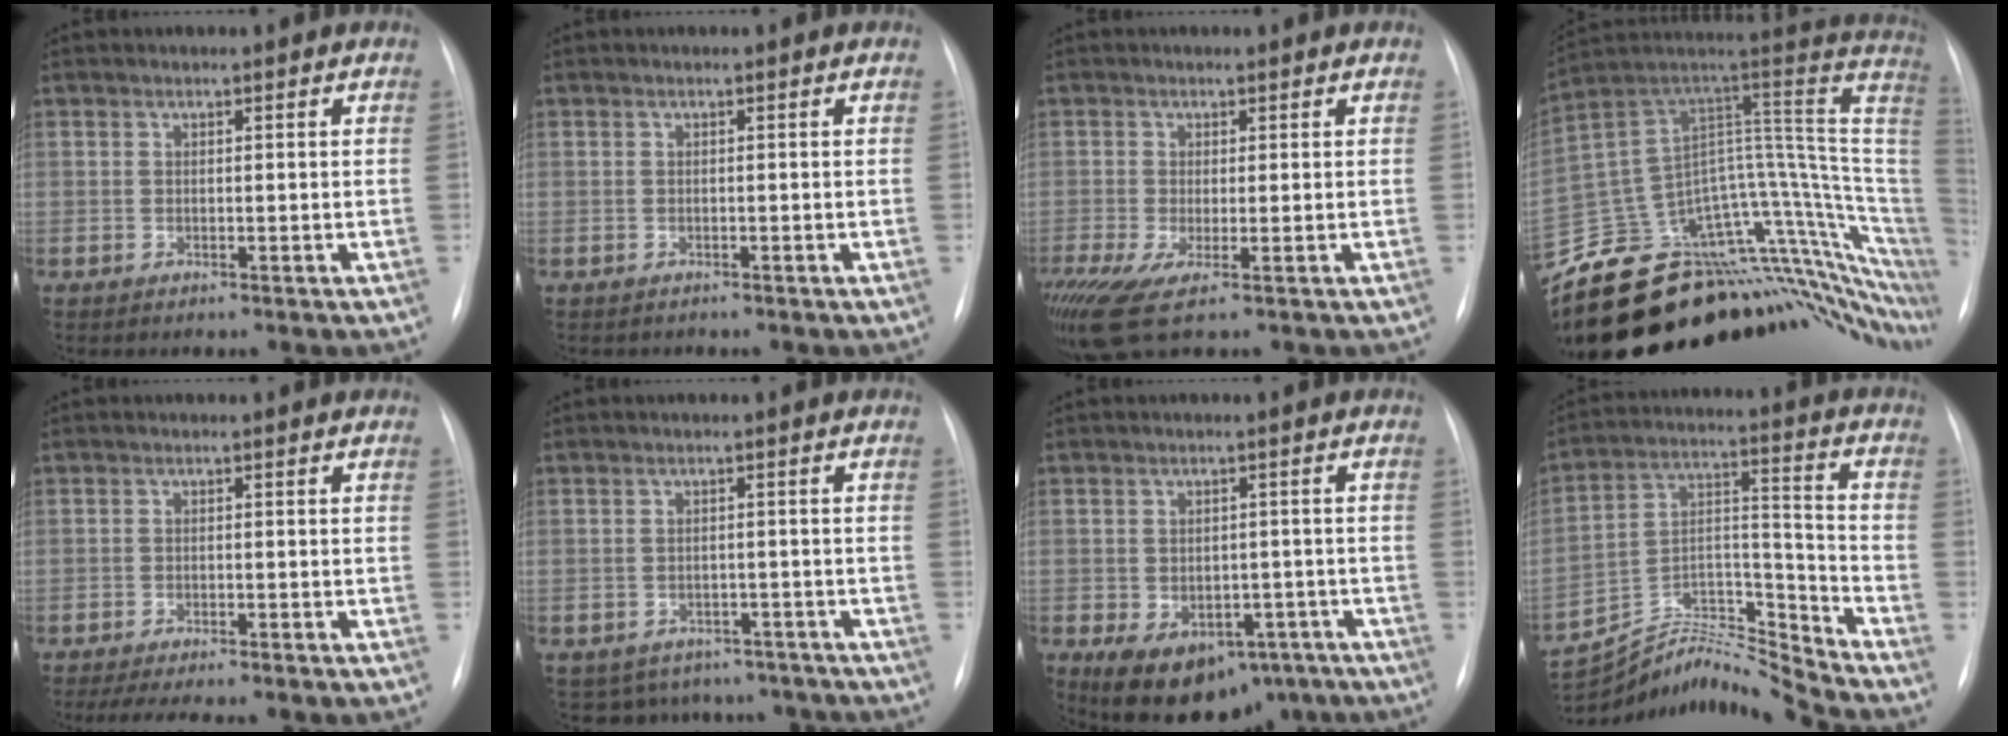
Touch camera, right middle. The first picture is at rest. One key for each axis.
{"total": 0.7, "fx": -0.6, "fy": 0.4, "fz": -0.1, "tx": -0.006, "ty": 0.002, "tz": -0.010}
{"total": 8.1, "fx": -4.0, "fy": 2.2, "fz": 6.6, "tx": -0.138, "ty": -0.020, "tz": -0.070}
{"total": 28.0, "fx": -21.8, "fy": 8.6, "fz": 15.3, "tx": -0.118, "ty": 0.044, "tz": -0.312}
{"total": 8.3, "fx": -6.7, "fy": 1.0, "fz": 4.7, "tx": -0.063, "ty": -0.007, "tz": -0.093}
{"total": 9.3, "fx": -7.9, "fy": 4.8, "fz": 0.8, "tx": -0.006, "ty": 0.019, "tz": -0.085}
{"total": 13.1, "fx": -7.8, "fy": 8.2, "fz": 6.5, "tx": -0.108, "ty": 0.014, "tz": -0.102}
{"total": 16.3, "fx": -16.2, "fy": -1.4, "fz": 1.3, "tx": -0.026, "ty": 0.052, "tz": -0.290}